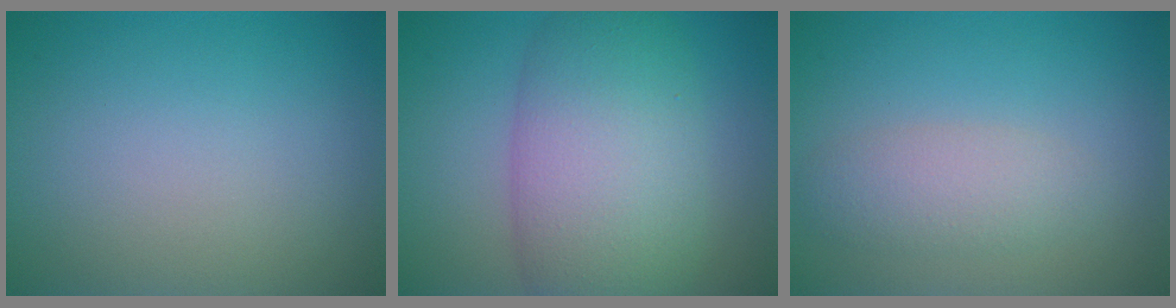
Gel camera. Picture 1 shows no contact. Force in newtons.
{"total": 9.6, "press": 9.6, "slide": 0.3}
{"total": 2.7, "press": 2.7, "slide": 0.2}